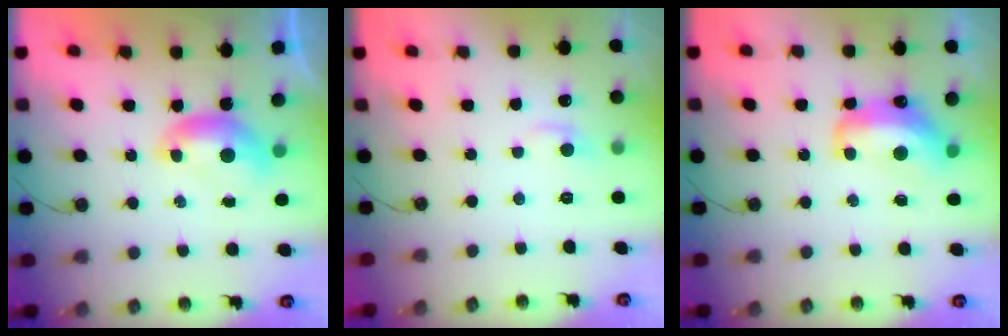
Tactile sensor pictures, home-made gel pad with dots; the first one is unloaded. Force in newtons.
{"total": 0.7, "press": 0.1, "slide": 0.7}
{"total": 6.4, "press": 6.3, "slide": 0.9}